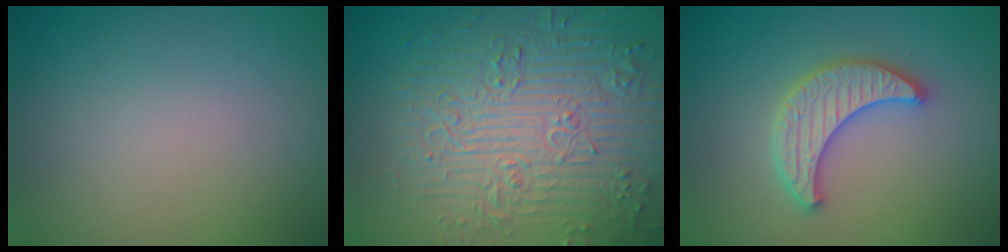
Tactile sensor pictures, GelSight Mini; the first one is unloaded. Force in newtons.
{"total": 9.2, "press": 6.8, "slide": 6.2}
{"total": 4.4, "press": 4.3, "slide": 0.8}